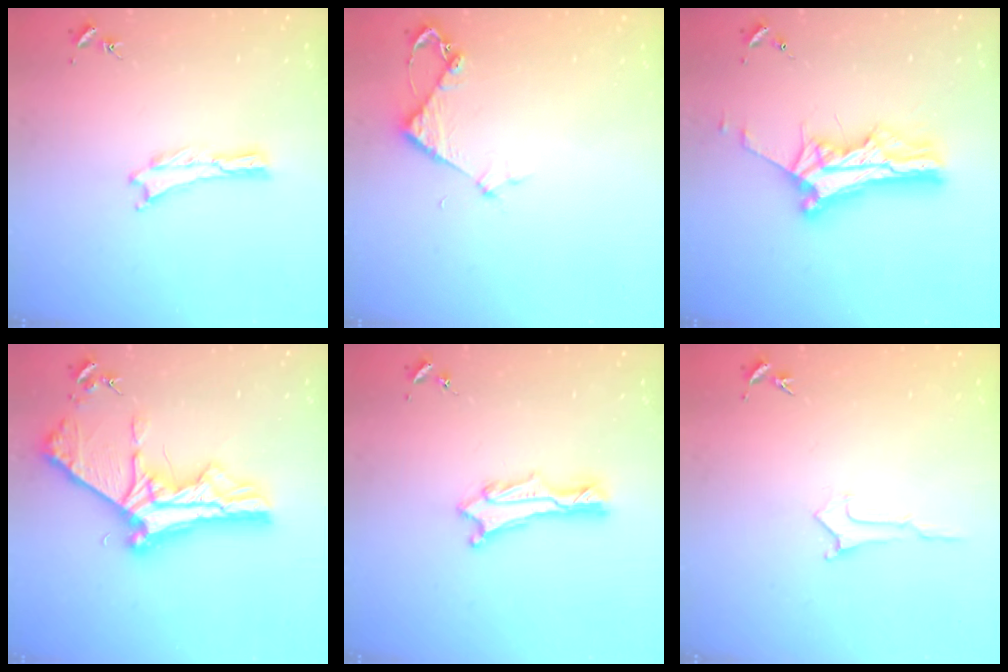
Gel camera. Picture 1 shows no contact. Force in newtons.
{"total": 3.2, "press": 3.2, "slide": 0.2}
{"total": 11.0, "press": 11.0, "slide": 0.8}
{"total": 10.0, "press": 9.9, "slide": 1.3}
{"total": 1.5, "press": 1.5, "slide": 0.1}
{"total": 0.0}